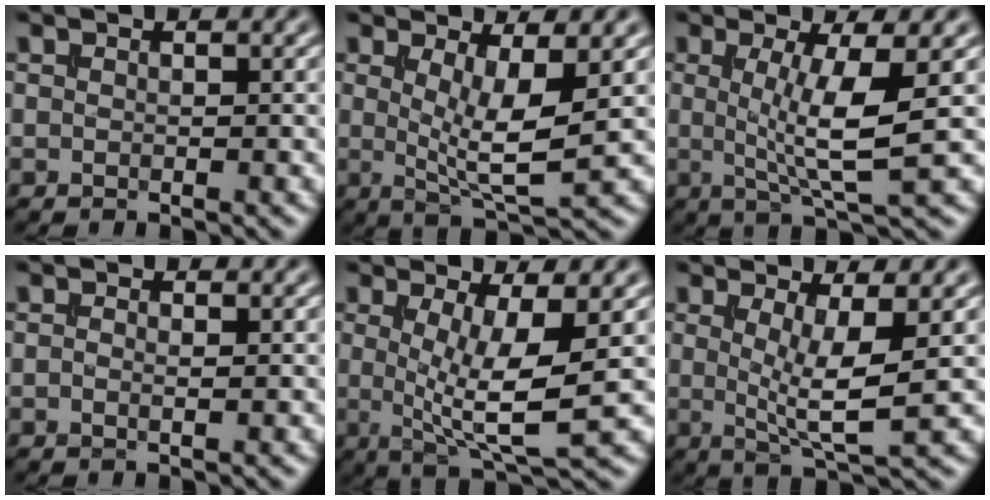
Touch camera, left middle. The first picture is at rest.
{"total": 5.3, "force": [0.7, 1.4, 5.0], "torque": [-0.083, -0.015, 0.015]}
{"total": 5.7, "force": [0.4, 1.1, 5.6], "torque": [-0.095, -0.008, 0.008]}
{"total": 0.7, "force": [0.0, 0.2, 0.7], "torque": [-0.013, -0.004, -0.002]}
{"total": 6.8, "force": [0.0, 1.7, 6.6], "torque": [-0.110, -0.013, 0.003]}
{"total": 4.8, "force": [0.4, 1.0, 4.7], "torque": [-0.080, -0.013, 0.008]}